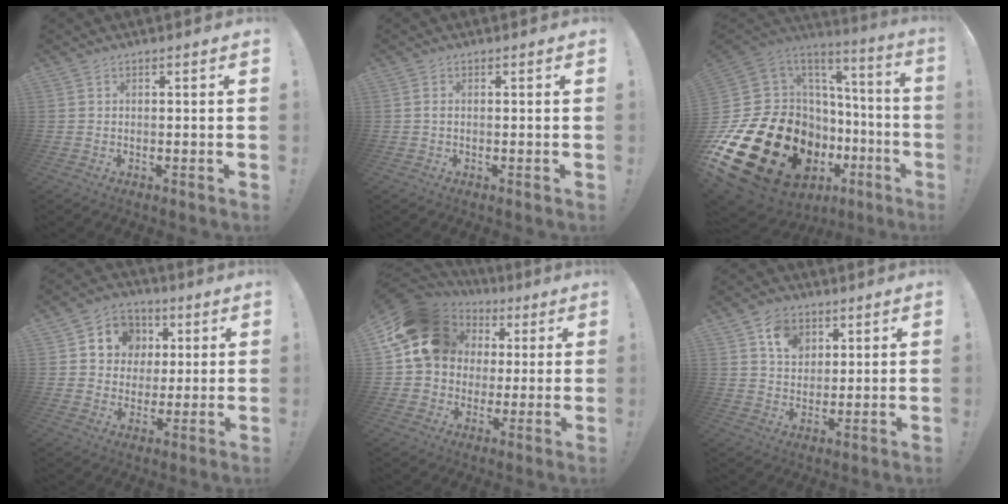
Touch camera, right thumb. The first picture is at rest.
{"total": 0.6, "force": [-0.1, 0.0, 0.6], "torque": [-0.012, -0.002, -0.001]}
{"total": 29.9, "force": [-11.4, 16.9, 21.9], "torque": [-0.413, 0.011, -0.113]}
{"total": 9.7, "force": [2.0, 9.1, 2.9], "torque": [-0.045, -0.008, 0.046]}
{"total": 19.4, "force": [5.7, 15.7, 9.8], "torque": [-0.142, -0.014, 0.124]}
{"total": 8.9, "force": [4.7, 6.7, 3.4], "torque": [-0.041, -0.021, 0.089]}